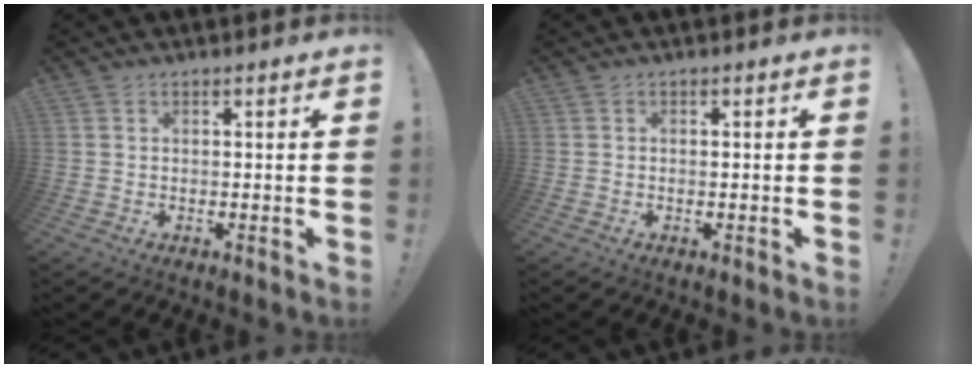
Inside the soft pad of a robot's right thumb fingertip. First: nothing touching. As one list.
[{"total": 0.0}]